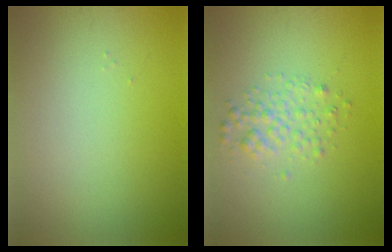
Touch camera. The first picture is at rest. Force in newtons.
{"total": 2.2, "press": 2.2, "slide": 0.1}